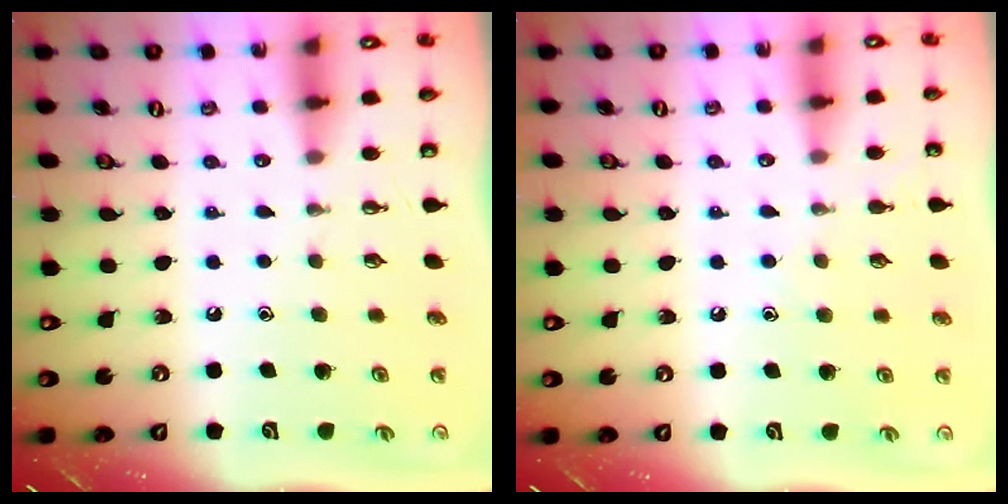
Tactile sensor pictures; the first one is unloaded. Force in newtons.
{"total": 4.5, "press": 4.5, "slide": 0.4}